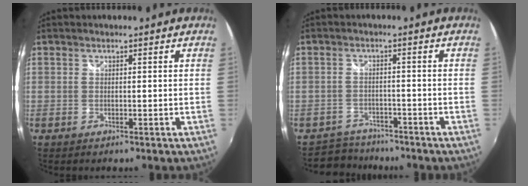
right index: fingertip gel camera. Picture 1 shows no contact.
{"total": 5.2, "force": [-4.5, 2.7, -0.2], "torque": [-0.014, 0.007, -0.077]}